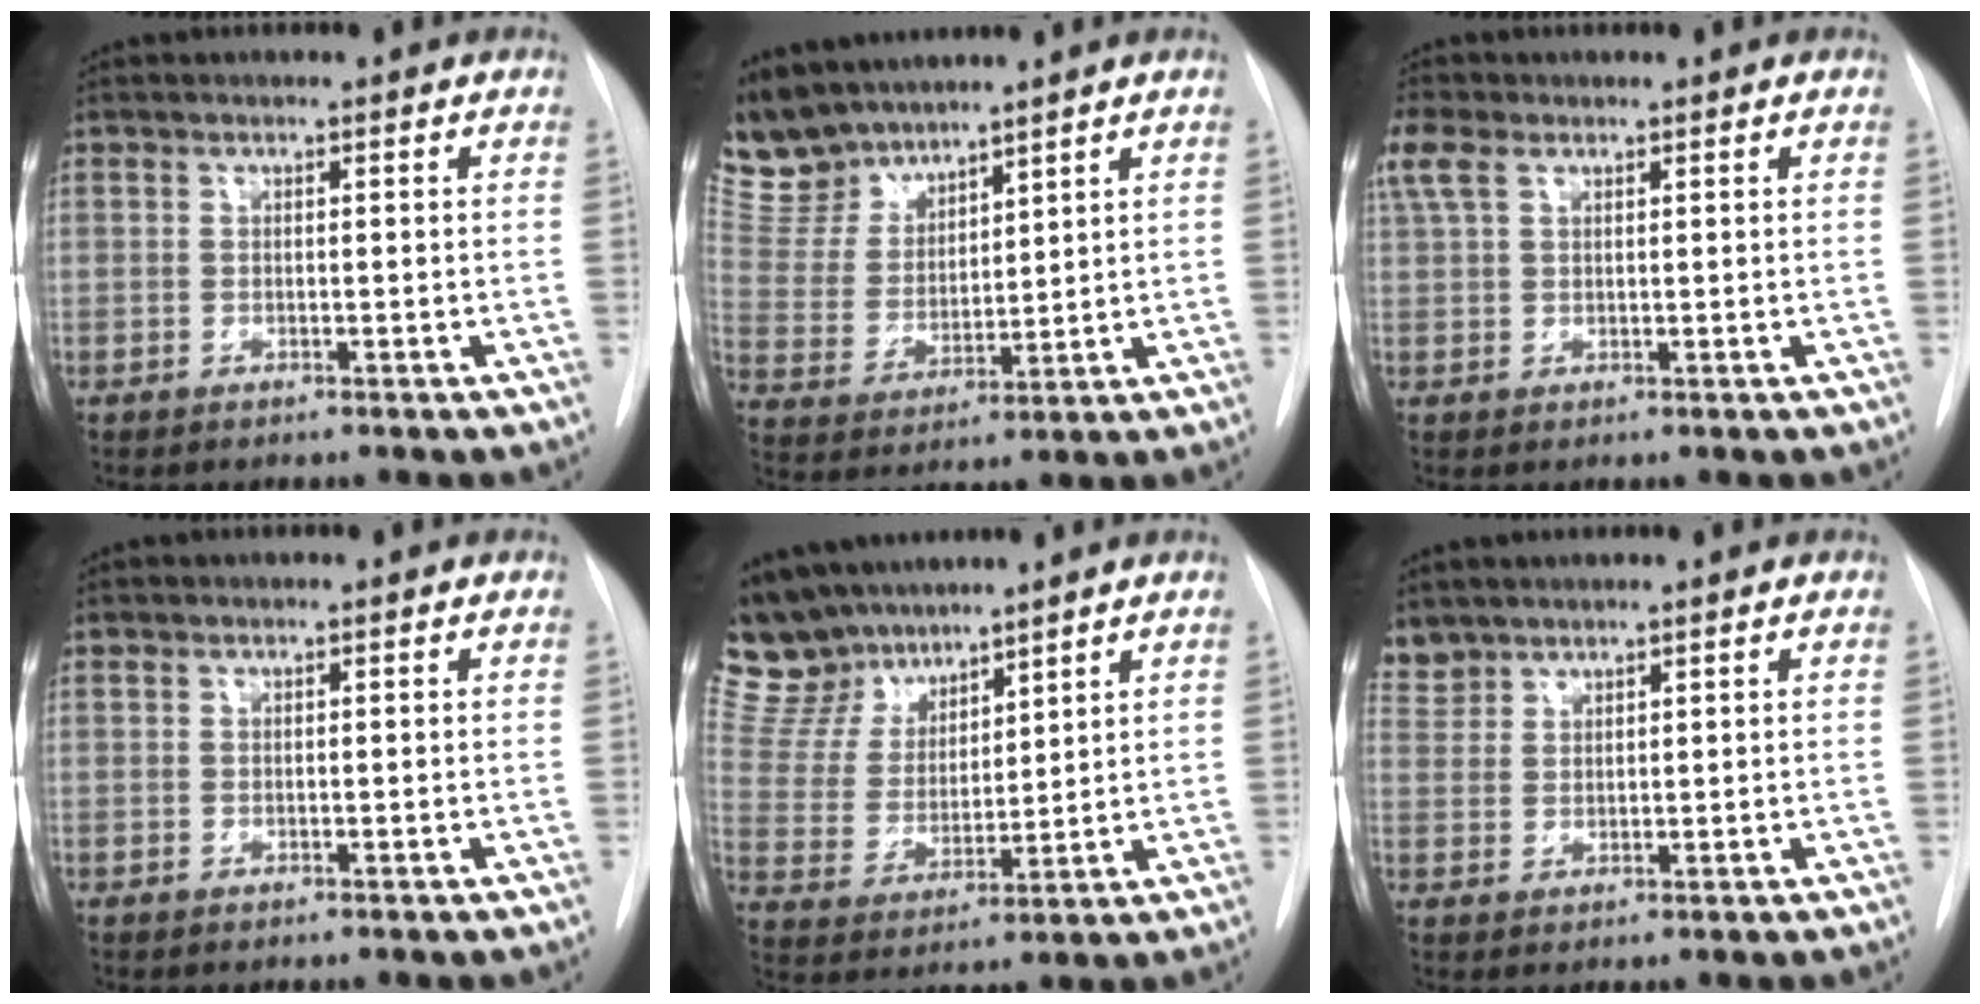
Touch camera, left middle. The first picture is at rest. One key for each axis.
{"total": 8.9, "fx": 8.3, "fy": 3.1, "fz": 1.0, "tx": -0.036, "ty": 0.008, "tz": 0.183}
{"total": 4.3, "fx": 2.5, "fy": 2.3, "fz": 2.7, "tx": -0.080, "ty": 0.025, "tz": 0.055}
{"total": 0.0}
{"total": 11.7, "fx": 10.5, "fy": 4.7, "fz": 2.3, "tx": -0.060, "ty": 0.016, "tz": 0.215}
{"total": 3.6, "fx": 3.3, "fy": 1.3, "fz": -0.2, "tx": 0.002, "ty": 0.013, "tz": 0.072}